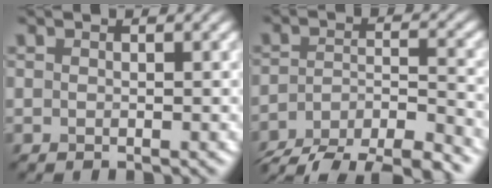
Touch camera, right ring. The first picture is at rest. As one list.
[{"total": 8.3, "force": [-7.3, 2.4, 3.3], "torque": [-0.062, -0.018, -0.113]}]